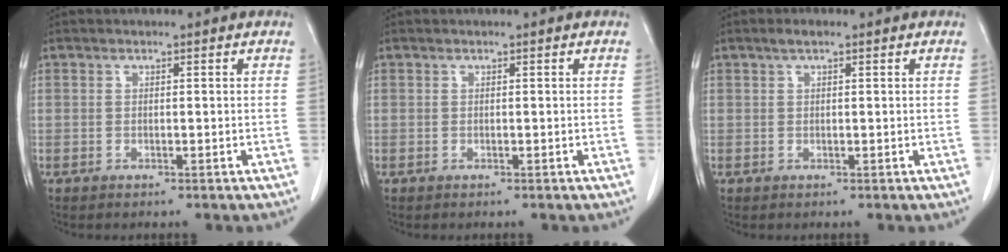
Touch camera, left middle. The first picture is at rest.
{"total": 0.0}
{"total": 1.5, "force": [1.0, 0.3, 1.1], "torque": [-0.024, 0.008, 0.017]}